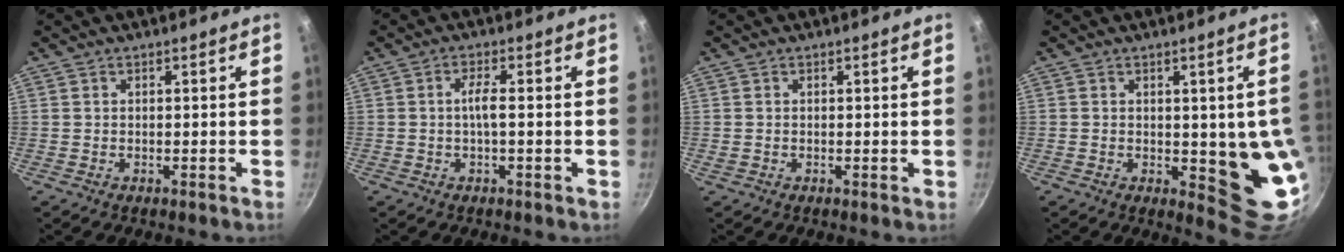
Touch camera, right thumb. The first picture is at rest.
{"total": 3.0, "force": [-0.3, 0.3, 2.9], "torque": [-0.066, 0.007, -0.008]}
{"total": 0.0}
{"total": 10.4, "force": [-0.4, 3.9, 9.7], "torque": [-0.086, -0.023, -0.002]}